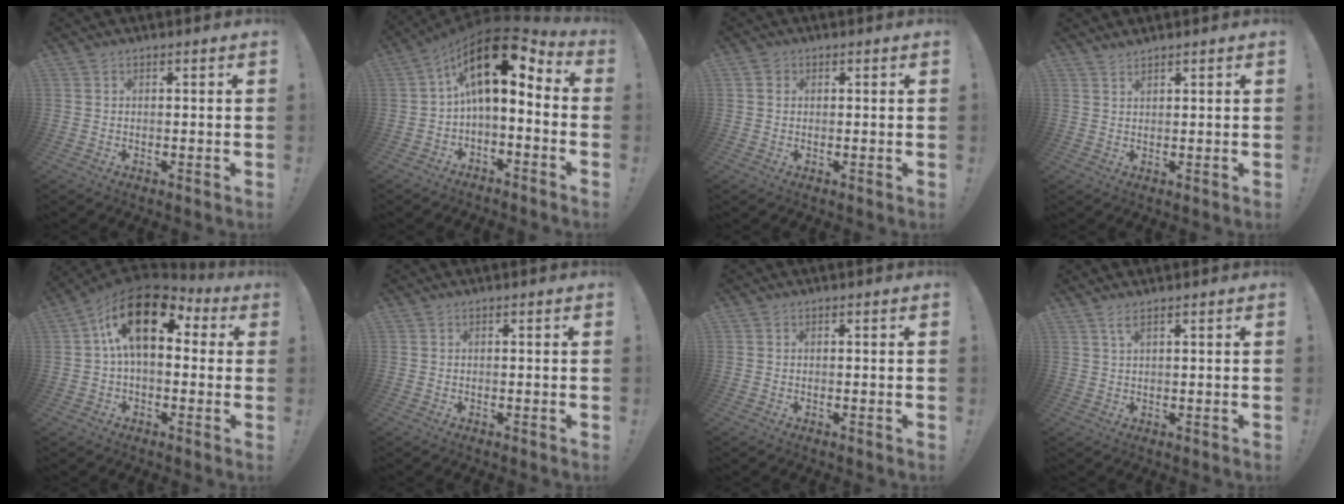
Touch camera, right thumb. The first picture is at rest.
{"total": 14.0, "force": [4.7, 5.8, 11.9], "torque": [-0.204, -0.027, 0.083]}
{"total": 1.4, "force": [0.4, 1.3, 0.4], "torque": [-0.004, 0.000, 0.008]}
{"total": 1.6, "force": [1.6, 0.1, 0.3], "torque": [-0.007, -0.010, 0.030]}
{"total": 17.3, "force": [5.8, 9.1, 13.6], "torque": [-0.237, -0.012, 0.104]}
{"total": 0.0}
{"total": 0.0}
{"total": 2.3, "force": [1.4, 0.4, 1.8], "torque": [-0.040, -0.001, 0.026]}